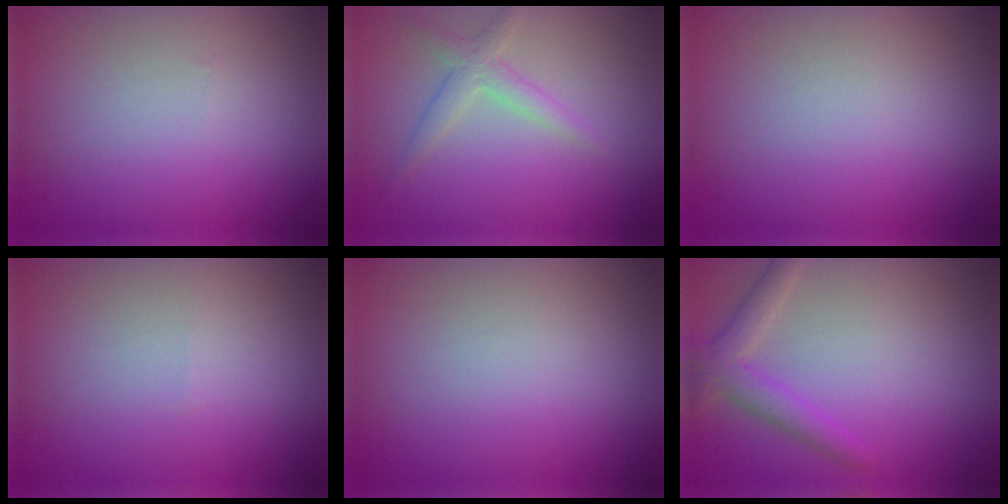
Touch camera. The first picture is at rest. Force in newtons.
{"total": 2.2, "press": 2.2, "slide": 0.0}
{"total": 0.0}
{"total": 0.0}
{"total": 0.0}
{"total": 2.8, "press": 2.8, "slide": 0.1}